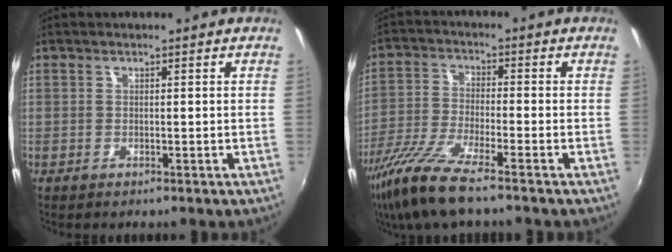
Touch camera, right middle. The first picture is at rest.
{"total": 11.5, "force": [-8.4, 1.2, 7.7], "torque": [-0.167, -0.030, -0.164]}